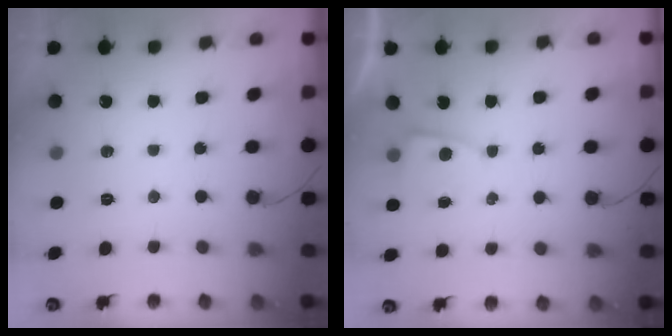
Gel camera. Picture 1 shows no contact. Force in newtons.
{"total": 3.5, "press": 3.4, "slide": 0.4}